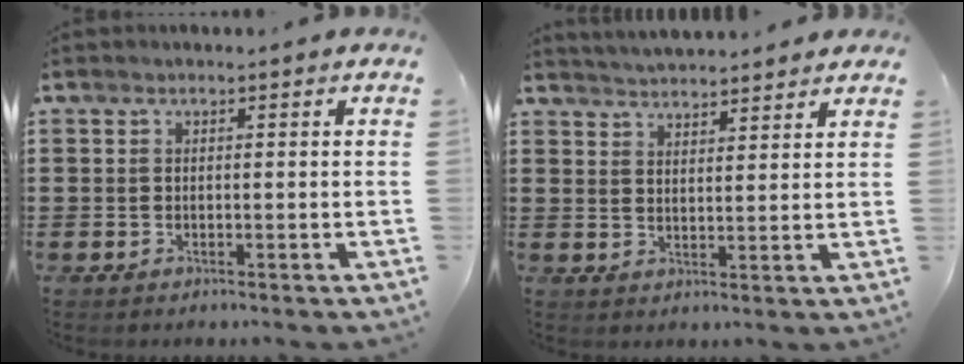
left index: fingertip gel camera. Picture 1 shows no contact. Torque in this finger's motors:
{"motor_torque": [2.14, 0.00, 0.66, 0.13]}